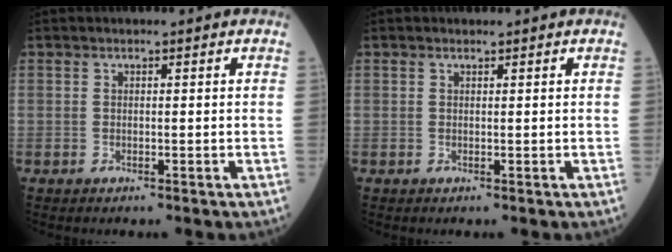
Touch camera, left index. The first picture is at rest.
{"total": 0.0}